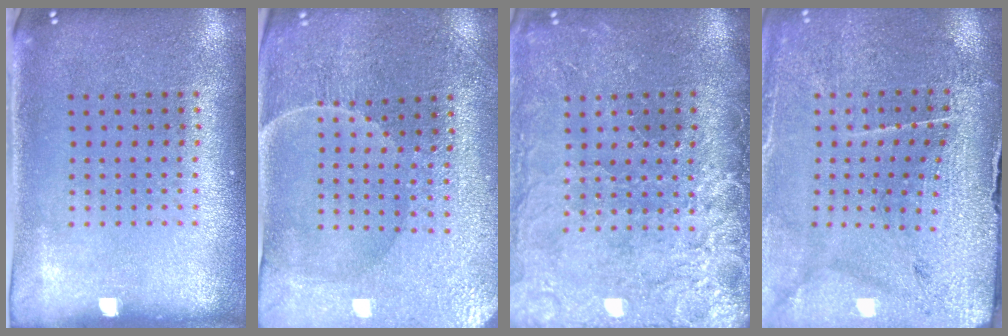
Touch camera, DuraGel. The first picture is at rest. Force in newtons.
{"total": 1.5, "press": 1.5, "slide": 0.1}
{"total": 3.9, "press": 3.4, "slide": 1.9}
{"total": 3.3, "press": 3.3, "slide": 0.4}